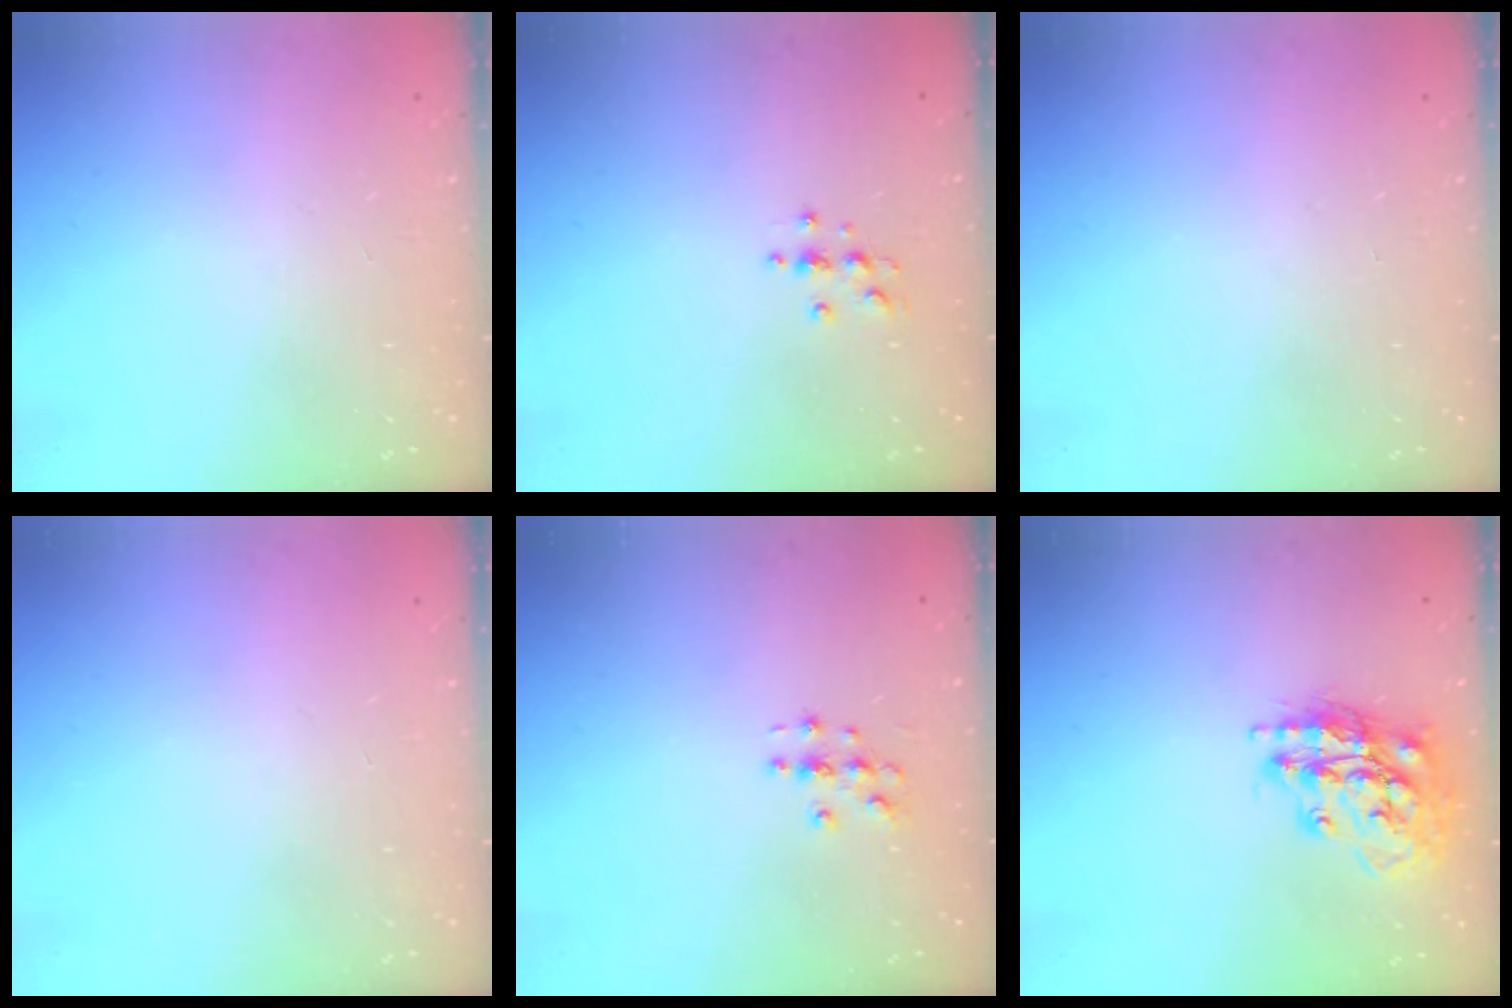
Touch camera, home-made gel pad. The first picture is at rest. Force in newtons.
{"total": 3.3, "press": 3.3, "slide": 0.5}
{"total": 0.0}
{"total": 0.0}
{"total": 2.8, "press": 2.8, "slide": 0.3}
{"total": 16.3, "press": 16.2, "slide": 1.1}